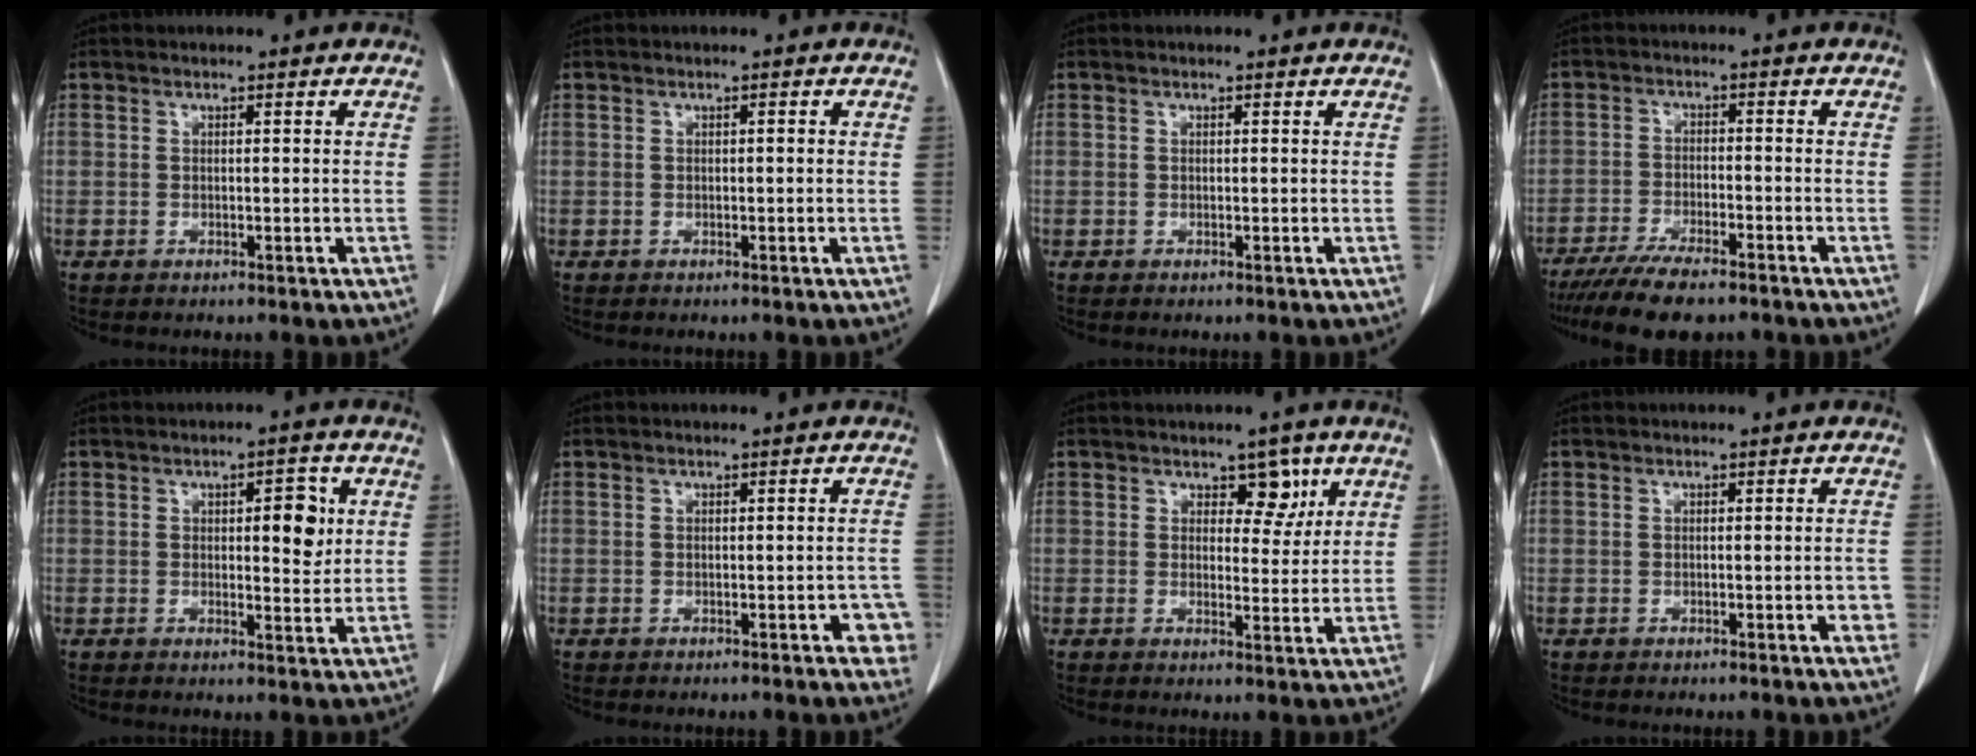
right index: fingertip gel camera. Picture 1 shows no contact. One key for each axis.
{"total": 0.0}
{"total": 0.0}
{"total": 9.5, "fx": -7.6, "fy": 2.0, "fz": 5.4, "tx": -0.086, "ty": -0.020, "tz": -0.124}
{"total": 5.3, "fx": 1.3, "fy": 2.0, "fz": 4.7, "tx": -0.058, "ty": 0.003, "tz": 0.018}
{"total": 3.2, "fx": -1.3, "fy": 1.3, "fz": 2.6, "tx": -0.013, "ty": 0.003, "tz": -0.013}
{"total": 4.2, "fx": 2.3, "fy": 2.5, "fz": 2.5, "tx": -0.021, "ty": 0.002, "tz": 0.032}
{"total": 1.5, "fx": -0.5, "fy": 0.5, "fz": 1.3, "tx": -0.012, "ty": 0.001, "tz": -0.005}